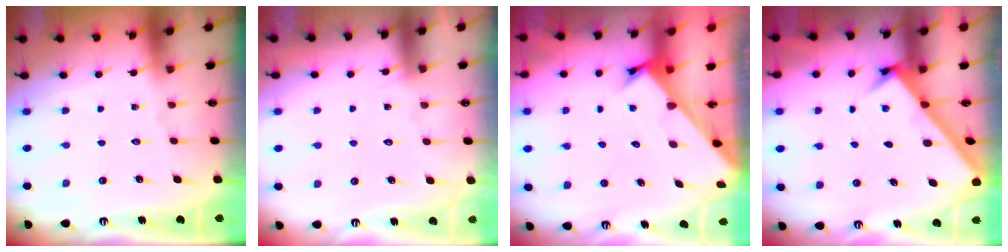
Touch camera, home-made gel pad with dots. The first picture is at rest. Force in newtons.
{"total": 5.5, "press": 5.5, "slide": 0.4}
{"total": 2.3, "press": 2.3, "slide": 0.2}
{"total": 3.1, "press": 3.1, "slide": 0.4}